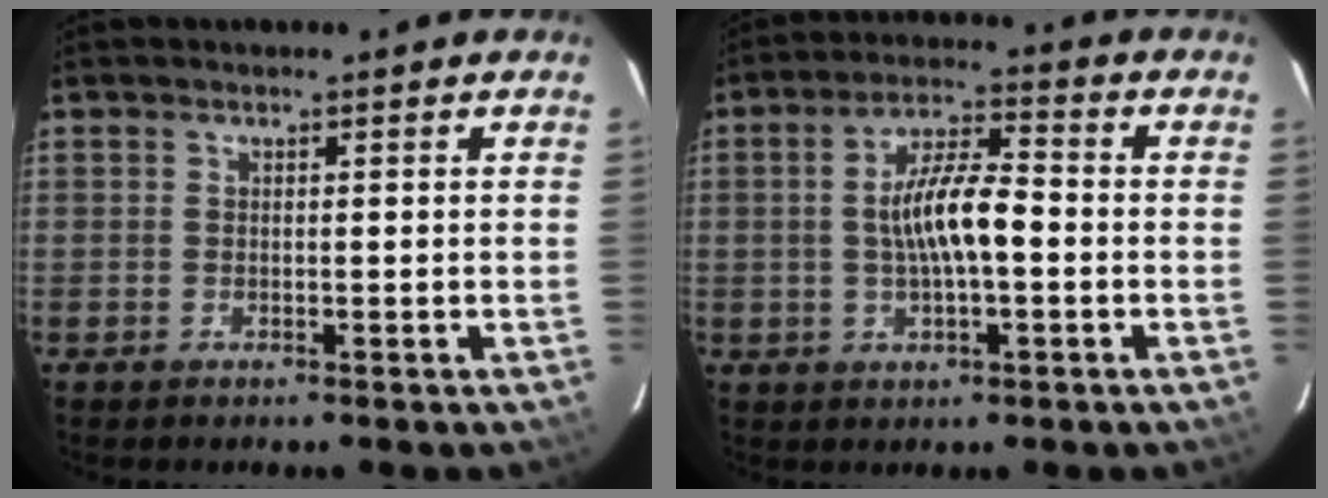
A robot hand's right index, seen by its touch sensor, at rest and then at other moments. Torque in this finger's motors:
{"motor_torque": [1.10, 0.33, 0.49, 0.12]}